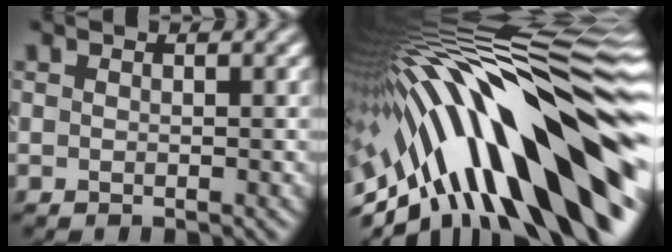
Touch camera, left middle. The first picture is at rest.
{"total": 17.8, "force": [-1.9, 6.2, 16.5], "torque": [-0.235, 0.026, -0.038]}